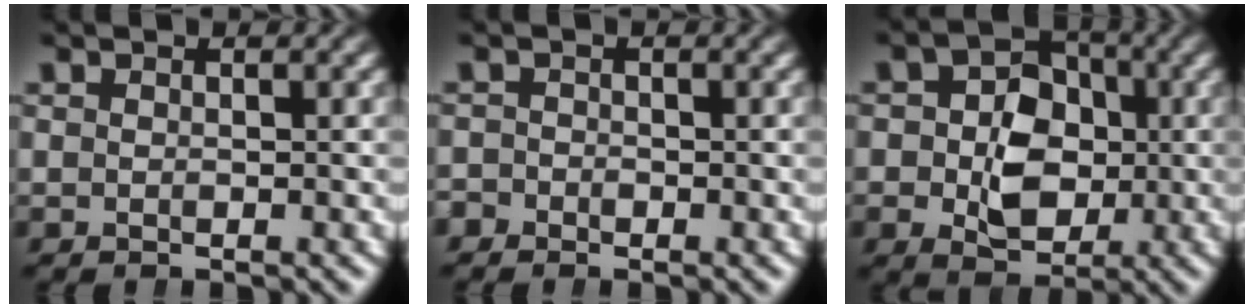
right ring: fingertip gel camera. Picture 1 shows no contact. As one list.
[{"total": 1.3, "force": [-0.8, 0.3, -0.9], "torque": [0.026, -0.001, -0.020]}, {"total": 6.1, "force": [-0.3, 4.9, 3.7], "torque": [-0.032, -0.010, -0.007]}]